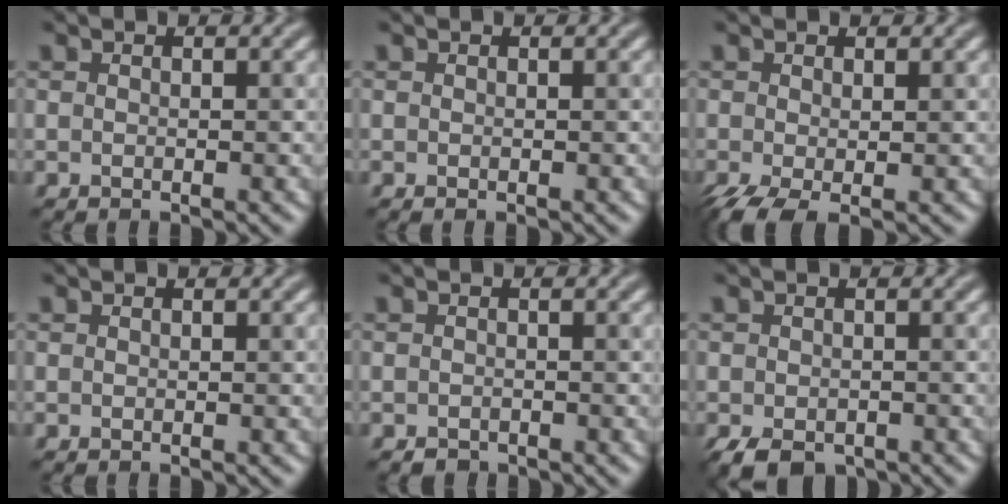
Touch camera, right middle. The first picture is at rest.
{"total": 0.0}
{"total": 3.0, "force": [-1.2, 1.3, 2.5], "torque": [-0.060, -0.012, -0.024]}
{"total": 0.0}
{"total": 0.6, "force": [-0.5, 0.3, 0.0], "torque": [0.003, -0.003, -0.008]}
{"total": 3.5, "force": [-2.1, 1.9, 1.9], "torque": [-0.033, -0.011, -0.036]}